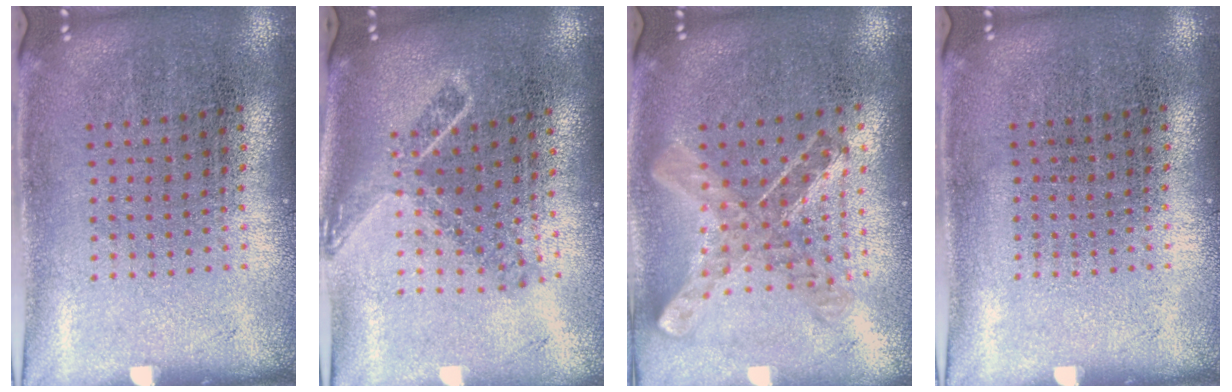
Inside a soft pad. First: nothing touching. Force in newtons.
{"total": 1.8, "press": 1.3, "slide": 1.2}
{"total": 0.9, "press": 0.9, "slide": 0.1}
{"total": 0.0}